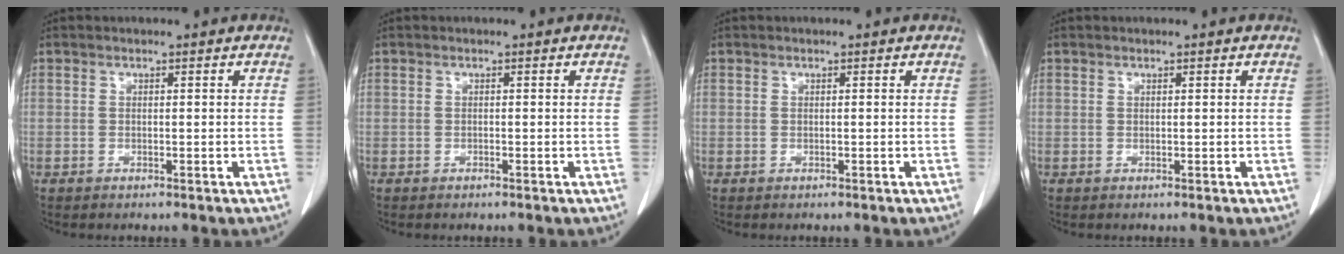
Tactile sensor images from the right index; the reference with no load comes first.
{"total": 0.0}
{"total": 0.0}
{"total": 0.0}